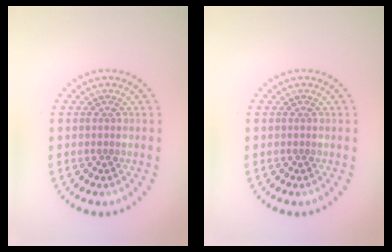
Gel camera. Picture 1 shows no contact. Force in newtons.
{"total": 0.0}